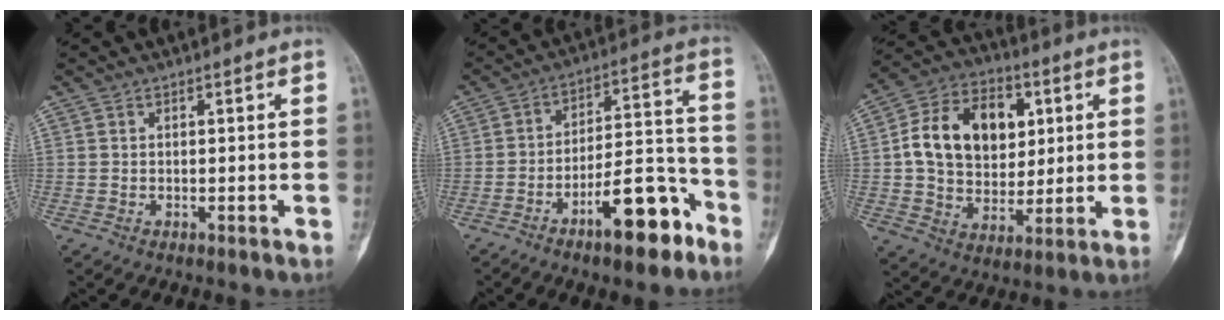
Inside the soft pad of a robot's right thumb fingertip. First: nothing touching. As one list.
[{"total": 14.4, "force": [-8.6, 5.0, 10.4], "torque": [-0.145, 0.080, -0.136]}, {"total": 17.6, "force": [3.5, 12.9, 11.5], "torque": [-0.156, 0.009, 0.058]}]